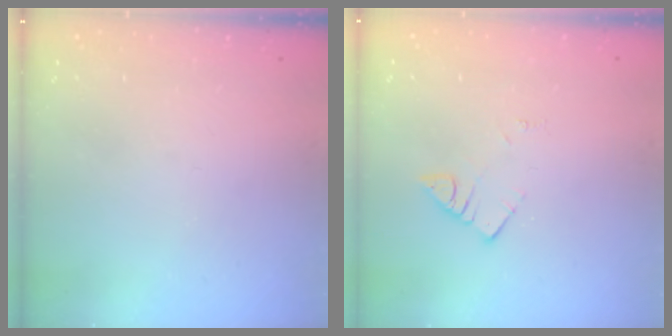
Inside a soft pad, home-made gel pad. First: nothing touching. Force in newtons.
{"total": 3.5, "press": 3.5, "slide": 0.2}